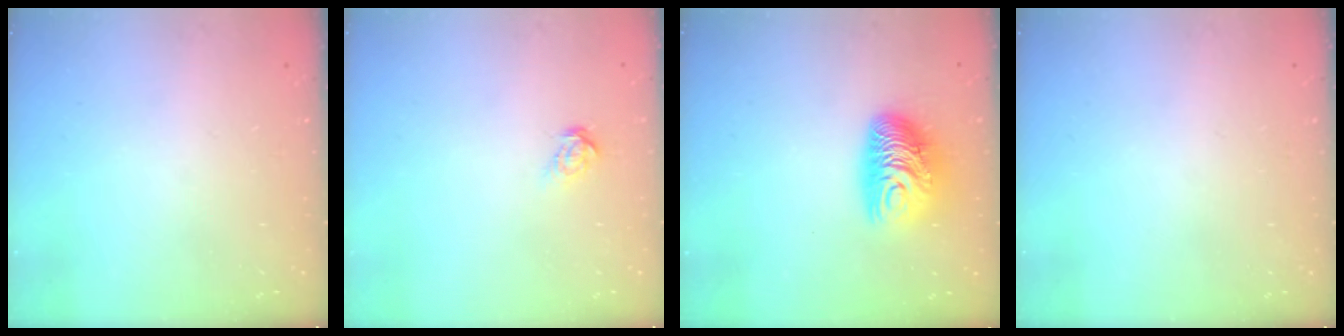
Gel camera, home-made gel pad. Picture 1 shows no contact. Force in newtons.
{"total": 5.4, "press": 5.4, "slide": 0.4}
{"total": 11.1, "press": 11.1, "slide": 0.8}
{"total": 0.0}